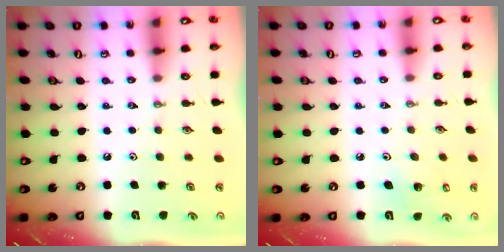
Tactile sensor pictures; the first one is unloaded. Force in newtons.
{"total": 4.5, "press": 4.2, "slide": 1.6}